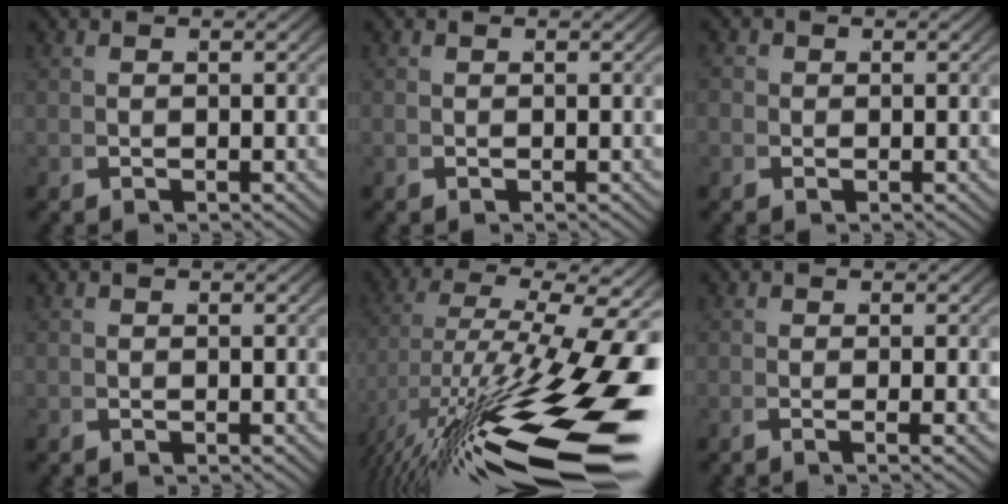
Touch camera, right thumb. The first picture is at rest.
{"total": 0.0}
{"total": 2.0, "force": [0.2, 1.8, 0.8], "torque": [-0.015, 0.004, -0.002]}
{"total": 0.0}
{"total": 14.8, "force": [-3.4, 5.8, 13.2], "torque": [-0.228, -0.042, -0.014]}
{"total": 0.7, "force": [-0.2, -0.5, 0.5], "torque": [-0.003, 0.003, -0.008]}